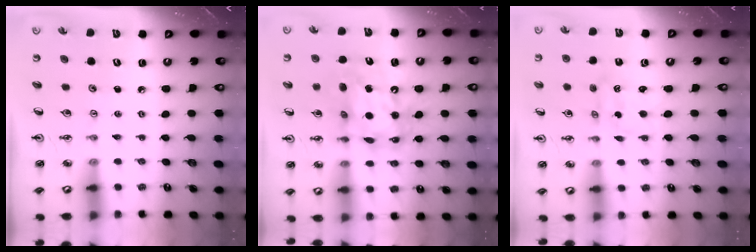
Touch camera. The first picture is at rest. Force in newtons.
{"total": 12.7, "press": 12.6, "slide": 1.3}
{"total": 1.0, "press": 0.9, "slide": 0.5}